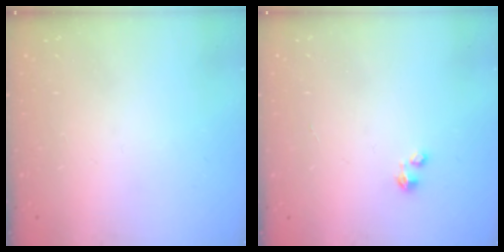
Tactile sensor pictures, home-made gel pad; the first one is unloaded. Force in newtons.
{"total": 0.0}